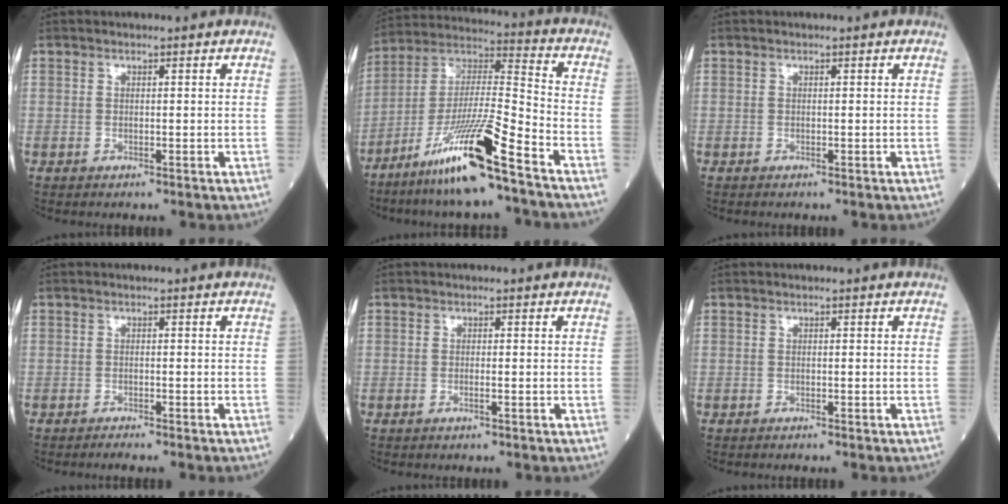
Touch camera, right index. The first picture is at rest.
{"total": 16.6, "force": [-10.5, 0.1, 12.9], "torque": [-0.264, -0.025, -0.194]}
{"total": 0.0}
{"total": 2.3, "force": [-2.0, -0.1, 1.1], "torque": [-0.015, -0.002, -0.028]}
{"total": 0.8, "force": [-0.3, -0.1, 0.7], "torque": [-0.017, 0.000, -0.006]}
{"total": 1.1, "force": [-0.9, 0.0, 0.5], "torque": [-0.007, -0.001, -0.013]}